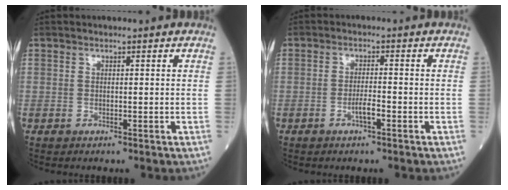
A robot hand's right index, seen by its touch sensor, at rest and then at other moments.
{"total": 2.2, "force": [-1.2, 0.2, 1.8], "torque": [-0.032, 0.001, -0.022]}